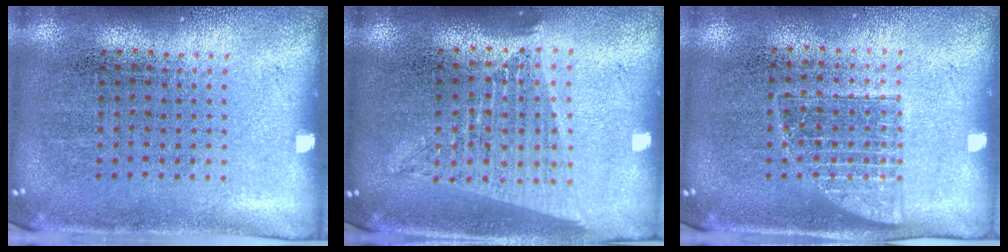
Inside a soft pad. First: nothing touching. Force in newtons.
{"total": 1.8, "press": 1.6, "slide": 0.8}
{"total": 1.2, "press": 1.1, "slide": 0.6}